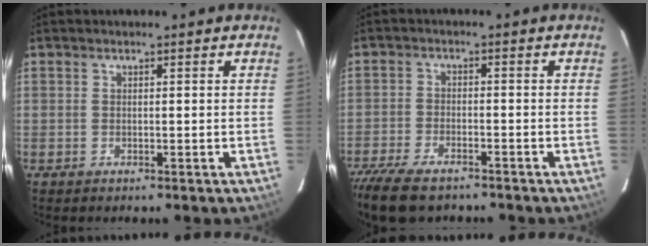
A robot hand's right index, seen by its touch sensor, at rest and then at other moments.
{"total": 11.0, "force": [-8.9, 3.7, 5.2], "torque": [-0.131, -0.031, -0.161]}